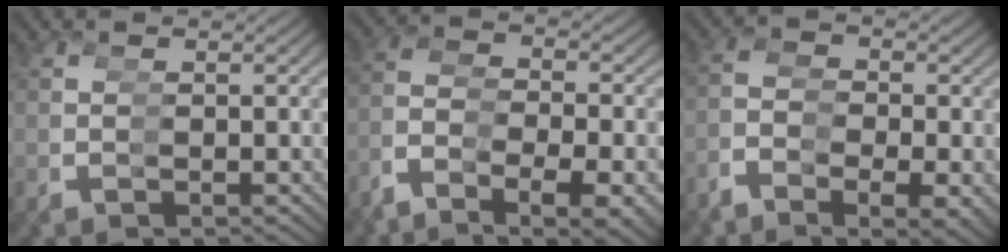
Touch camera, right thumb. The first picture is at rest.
{"total": 7.5, "force": [-0.6, 6.2, 4.1], "torque": [-0.113, -0.001, -0.003]}
{"total": 4.3, "force": [-0.7, 3.1, 2.9], "torque": [-0.061, 0.003, -0.004]}